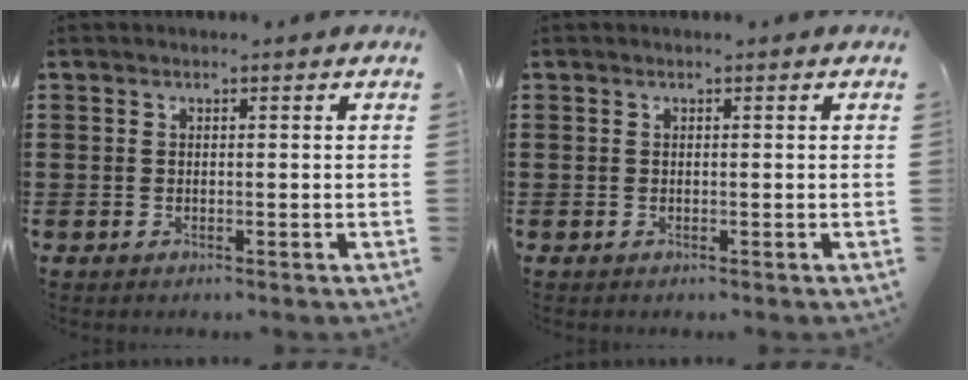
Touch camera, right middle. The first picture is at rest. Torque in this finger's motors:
{"motor_torque": [0.01, -0.02, -0.01, -0.01]}